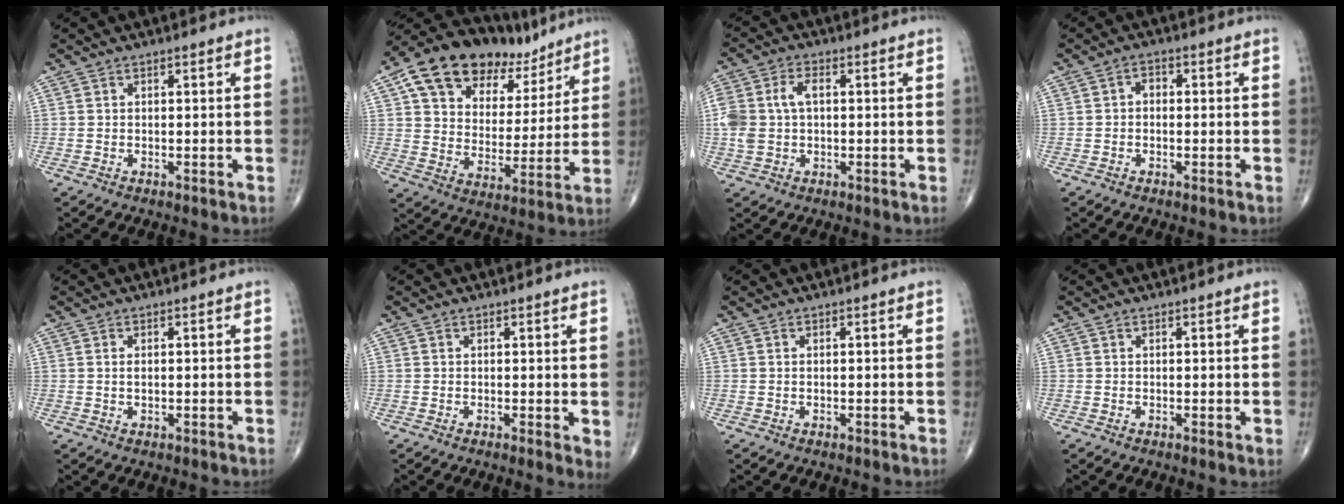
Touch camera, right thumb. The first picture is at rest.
{"total": 20.2, "force": [12.1, 12.2, 10.7], "torque": [-0.133, -0.018, 0.203]}
{"total": 7.9, "force": [0.6, 5.1, 6.0], "torque": [-0.143, 0.021, 0.014]}
{"total": 2.0, "force": [-0.1, 1.5, 1.4], "torque": [-0.011, 0.011, -0.007]}
{"total": 0.9, "force": [0.2, 0.3, 0.8], "torque": [-0.016, -0.003, 0.006]}
{"total": 2.1, "force": [0.7, 0.7, 1.9], "torque": [-0.027, -0.010, 0.008]}
{"total": 0.0}
{"total": 0.5, "force": [0.3, 0.0, 0.4], "torque": [-0.005, -0.003, 0.002]}